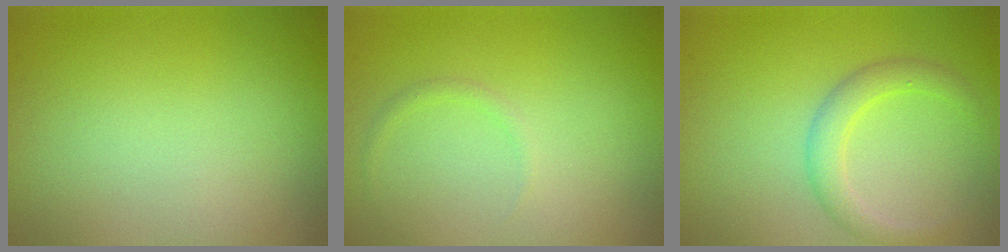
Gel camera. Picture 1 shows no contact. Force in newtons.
{"total": 0.6, "press": 0.6, "slide": 0.1}
{"total": 2.5, "press": 2.5, "slide": 0.1}